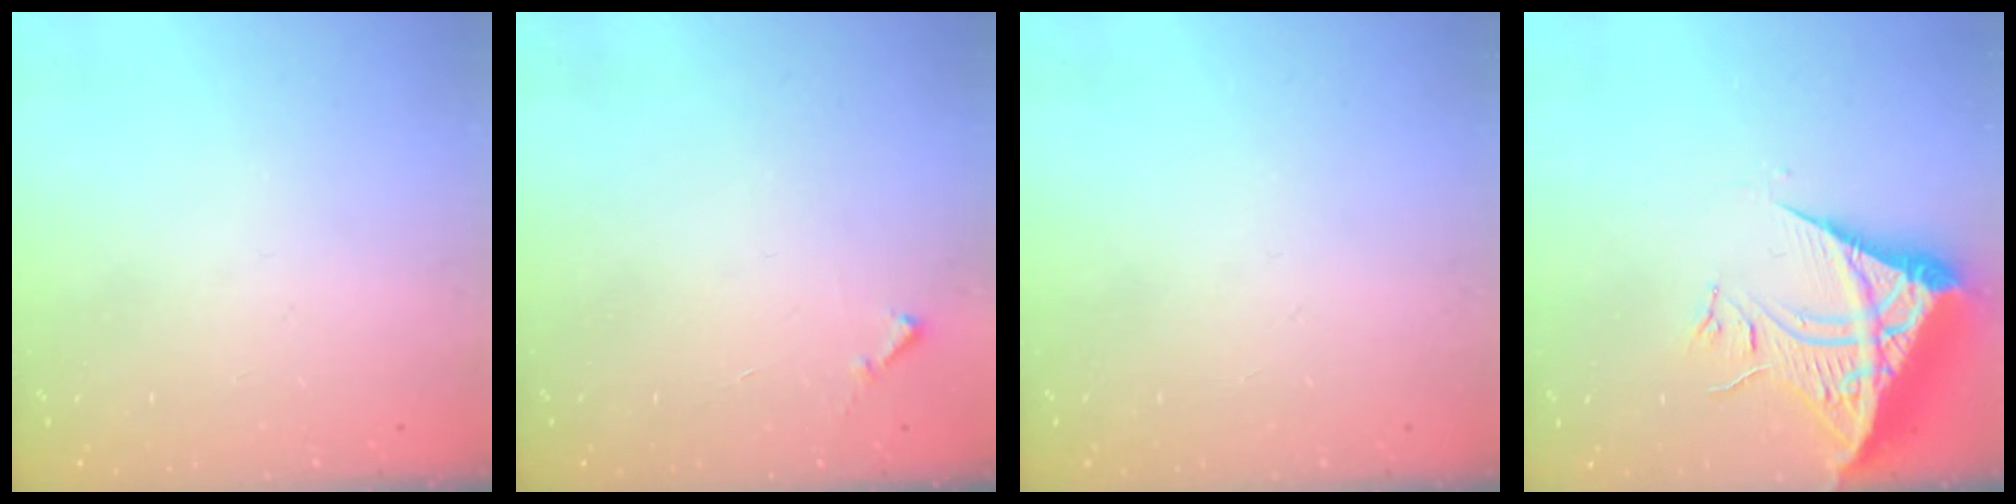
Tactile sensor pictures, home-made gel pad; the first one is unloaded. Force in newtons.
{"total": 4.4, "press": 4.4, "slide": 0.3}
{"total": 0.0}
{"total": 10.3, "press": 10.3, "slide": 1.2}